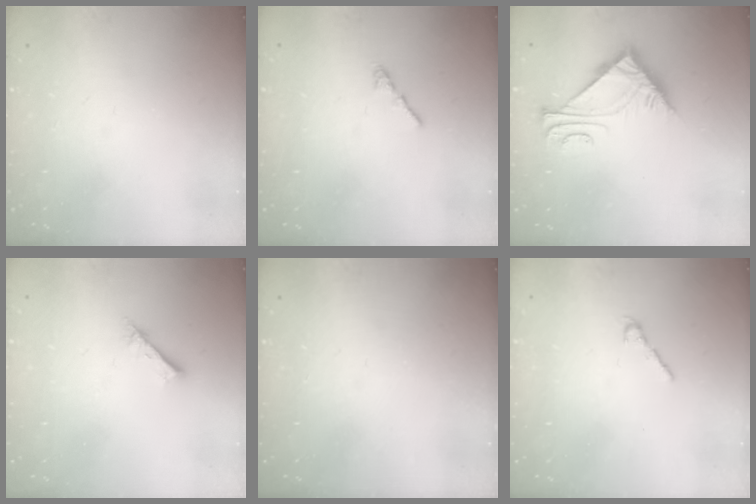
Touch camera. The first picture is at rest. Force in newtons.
{"total": 0.7, "press": 0.6, "slide": 0.4}
{"total": 6.0, "press": 6.0, "slide": 0.2}
{"total": 2.4, "press": 2.4, "slide": 0.3}
{"total": 0.0}
{"total": 2.5, "press": 2.4, "slide": 0.7}